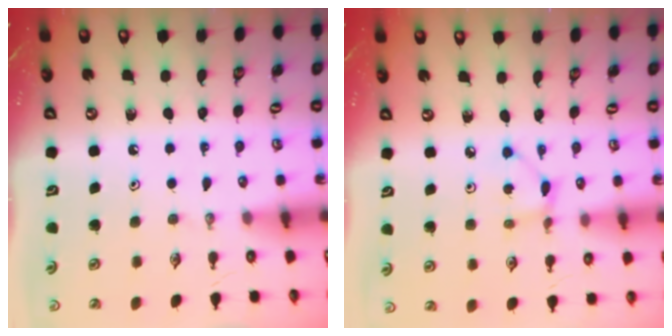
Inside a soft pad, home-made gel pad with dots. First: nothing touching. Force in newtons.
{"total": 4.2, "press": 4.2, "slide": 0.3}